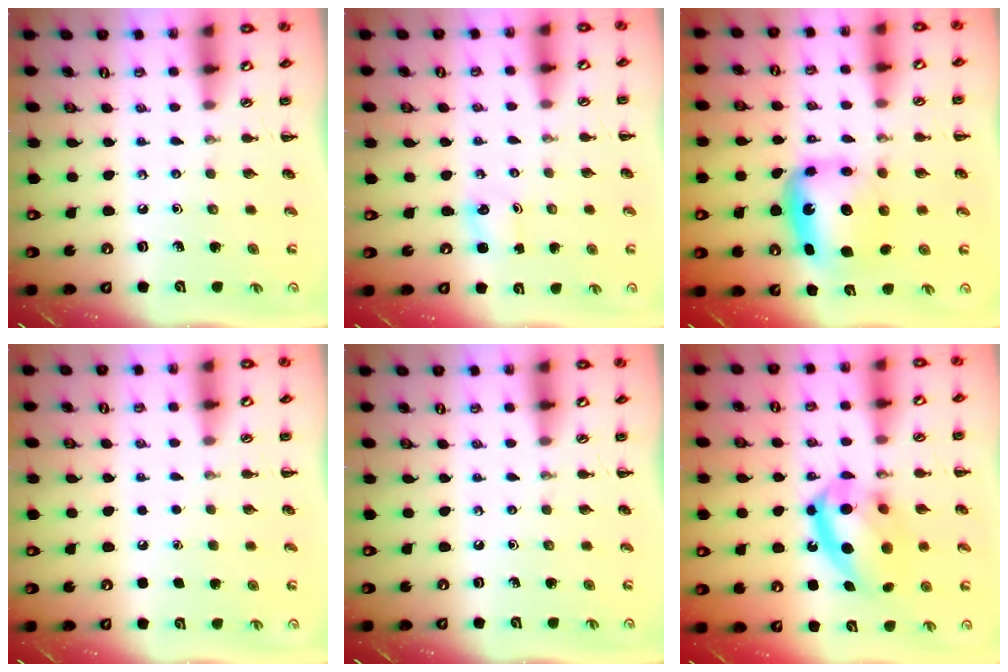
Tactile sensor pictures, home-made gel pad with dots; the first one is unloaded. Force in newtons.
{"total": 1.2, "press": 1.2, "slide": 0.2}
{"total": 6.3, "press": 6.1, "slide": 1.6}
{"total": 1.9, "press": 1.9, "slide": 0.2}
{"total": 0.0}
{"total": 16.8, "press": 16.3, "slide": 3.9}